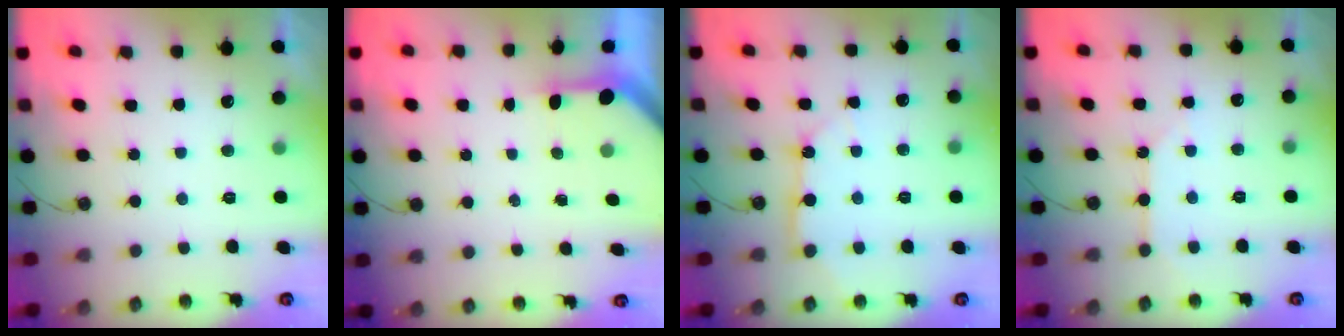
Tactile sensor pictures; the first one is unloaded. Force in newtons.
{"total": 3.0, "press": 3.0, "slide": 0.2}
{"total": 6.1, "press": 6.1, "slide": 0.6}
{"total": 2.7, "press": 2.7, "slide": 0.3}